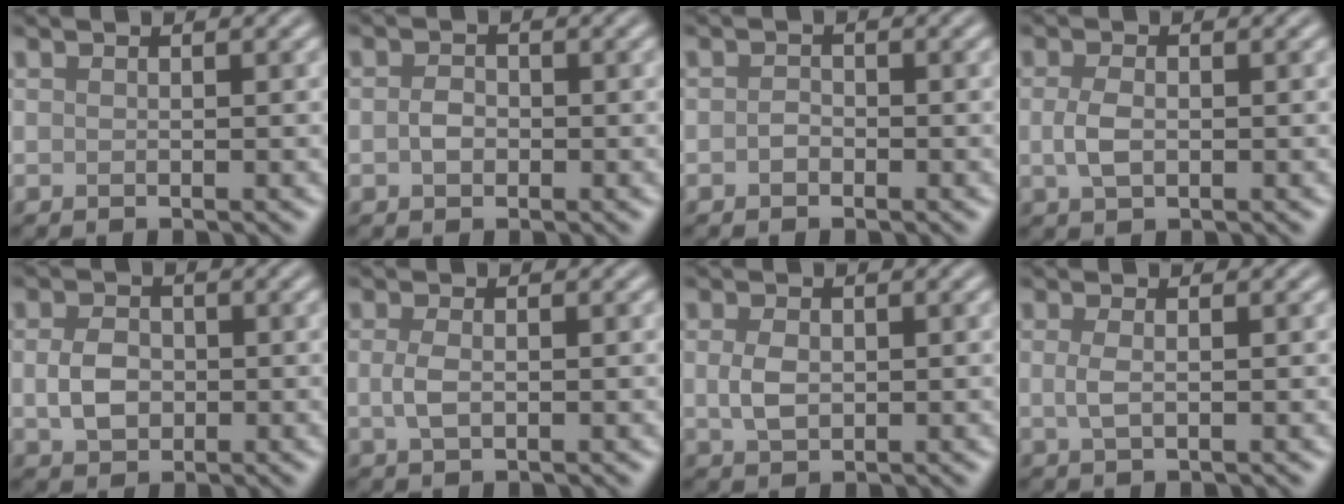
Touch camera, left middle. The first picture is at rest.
{"total": 1.6, "force": [-0.3, 1.2, 1.0], "torque": [-0.022, 0.000, -0.010]}
{"total": 0.9, "force": [-0.3, 0.7, 0.5], "torque": [-0.010, -0.001, -0.009]}
{"total": 2.2, "force": [-0.1, 1.3, 1.7], "torque": [-0.041, -0.001, -0.002]}
{"total": 3.2, "force": [-0.1, 2.4, 2.1], "torque": [-0.045, -0.002, -0.007]}
{"total": 1.8, "force": [-0.1, 0.9, 1.6], "torque": [-0.040, -0.002, -0.002]}
{"total": 2.3, "force": [0.1, 1.6, 1.7], "torque": [-0.039, 0.000, 0.004]}
{"total": 1.4, "force": [0.1, 0.5, 1.3], "torque": [-0.031, 0.000, 0.000]}